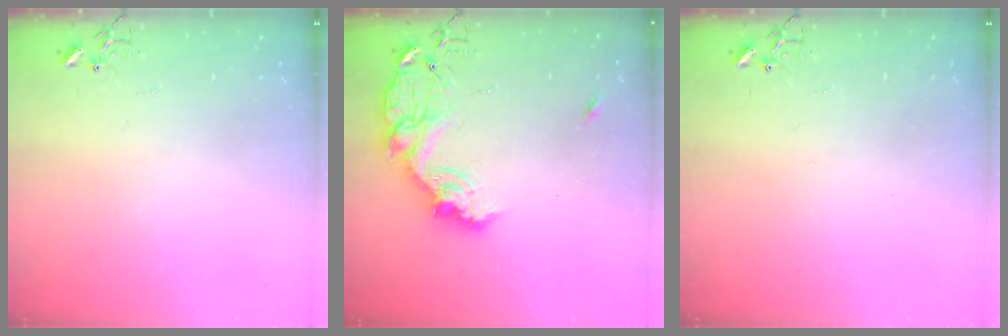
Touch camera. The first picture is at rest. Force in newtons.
{"total": 15.3, "press": 15.2, "slide": 1.1}
{"total": 0.0}